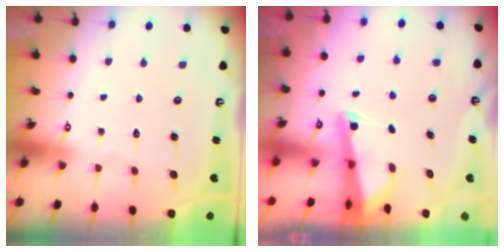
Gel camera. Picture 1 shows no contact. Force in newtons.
{"total": 2.6, "press": 2.6, "slide": 0.3}